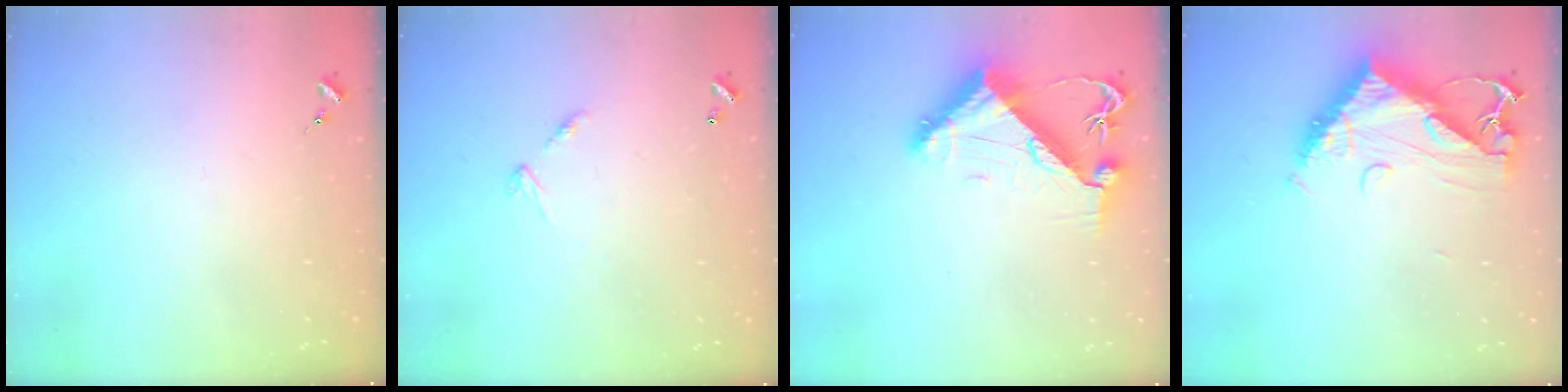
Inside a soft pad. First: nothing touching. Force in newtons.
{"total": 6.0, "press": 6.0, "slide": 0.5}
{"total": 10.3, "press": 10.2, "slide": 1.5}
{"total": 11.6, "press": 11.6, "slide": 1.1}